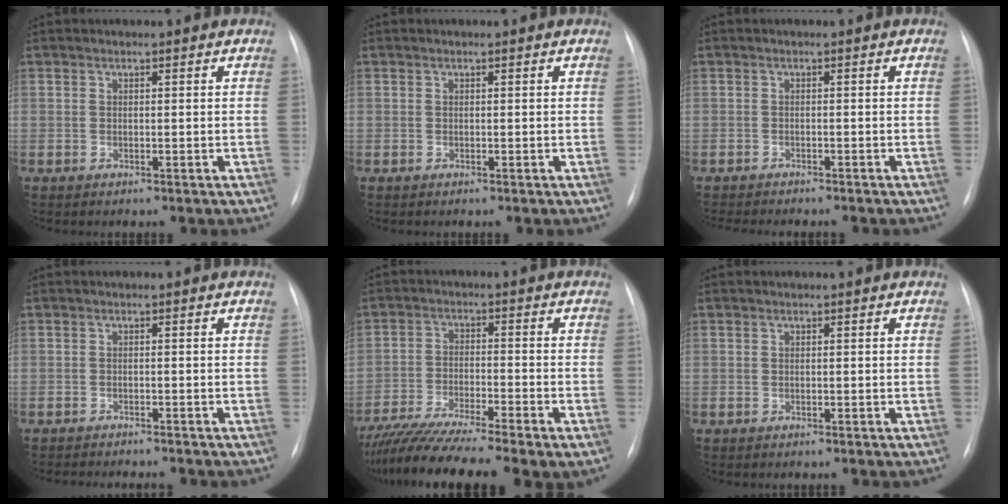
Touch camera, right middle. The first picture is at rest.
{"total": 0.0}
{"total": 8.4, "force": [-7.5, 1.5, 3.6], "torque": [-0.047, -0.005, -0.097]}
{"total": 7.3, "force": [-6.7, 1.0, 2.7], "torque": [-0.031, -0.008, -0.087]}
{"total": 14.0, "force": [-10.9, 0.7, 8.7], "torque": [-0.166, -0.034, -0.181]}
{"total": 0.0}